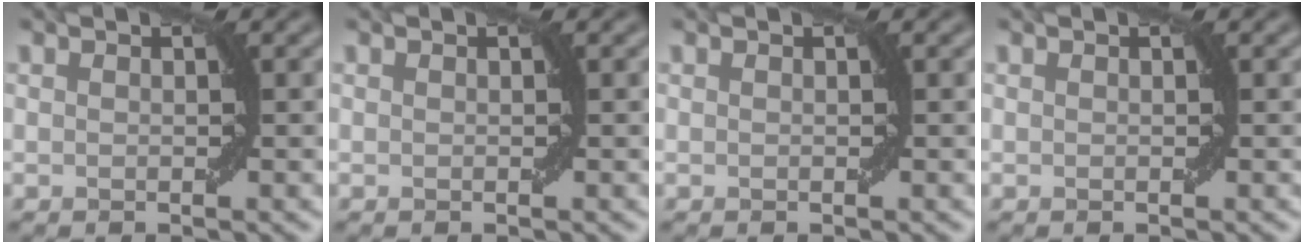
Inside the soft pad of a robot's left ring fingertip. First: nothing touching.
{"total": 0.0}
{"total": 0.0}
{"total": 0.0}